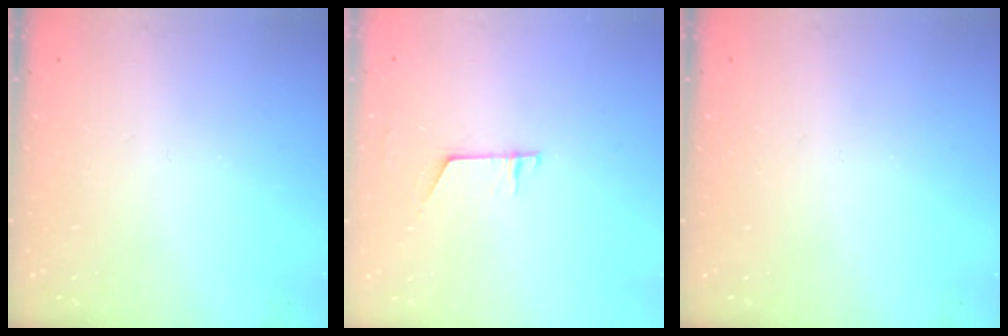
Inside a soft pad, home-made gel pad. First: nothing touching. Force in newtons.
{"total": 5.0, "press": 5.0, "slide": 0.4}
{"total": 0.0}